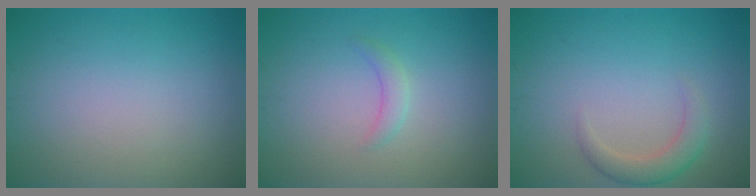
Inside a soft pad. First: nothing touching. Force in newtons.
{"total": 1.2, "press": 1.2, "slide": 0.2}
{"total": 2.4, "press": 2.4, "slide": 0.2}